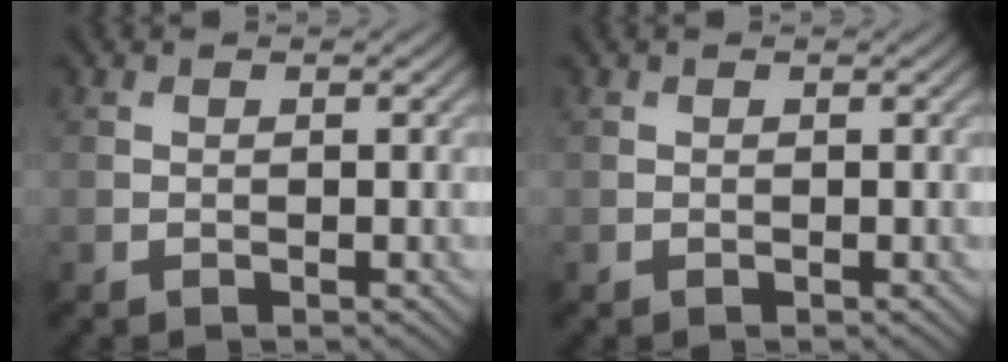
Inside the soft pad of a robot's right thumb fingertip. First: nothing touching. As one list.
[{"total": 0.0}]